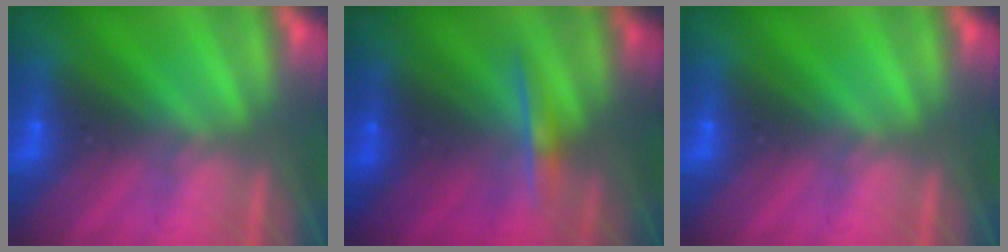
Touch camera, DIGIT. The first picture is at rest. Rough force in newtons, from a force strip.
{"total": 1.6}
{"total": 0.0}